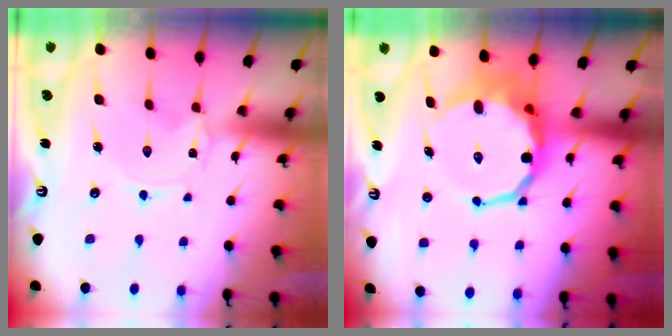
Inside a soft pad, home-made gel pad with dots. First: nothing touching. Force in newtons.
{"total": 12.1, "press": 11.7, "slide": 2.9}